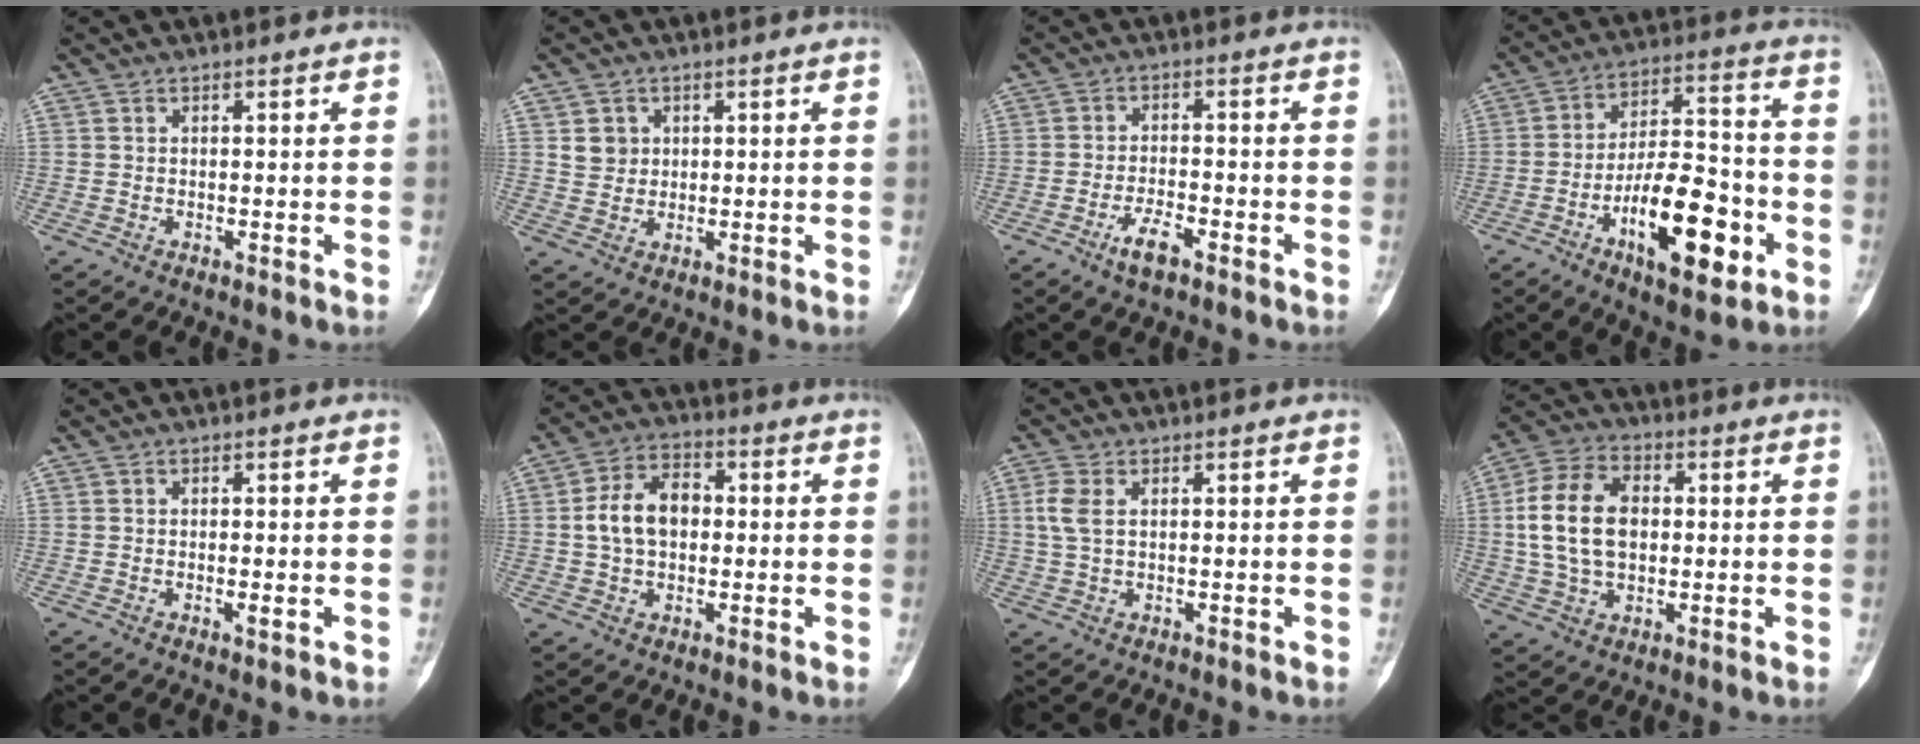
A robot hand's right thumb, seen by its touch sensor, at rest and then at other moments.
{"total": 3.4, "force": [1.2, 3.0, 1.0], "torque": [-0.002, -0.006, 0.023]}
{"total": 4.6, "force": [-2.8, 1.5, 3.3], "torque": [-0.067, 0.014, -0.049]}
{"total": 15.9, "force": [-6.0, 6.5, 13.2], "torque": [-0.196, 0.034, -0.092]}
{"total": 1.4, "force": [-0.3, 0.4, 1.3], "torque": [-0.025, -0.005, -0.005]}
{"total": 9.7, "force": [0.4, 6.7, 7.1], "torque": [-0.117, 0.022, 0.002]}
{"total": 4.2, "force": [0.9, 2.4, 3.3], "torque": [-0.093, 0.006, 0.017]}
{"total": 15.0, "force": [1.2, 10.0, 11.1], "torque": [-0.200, 0.019, 0.018]}